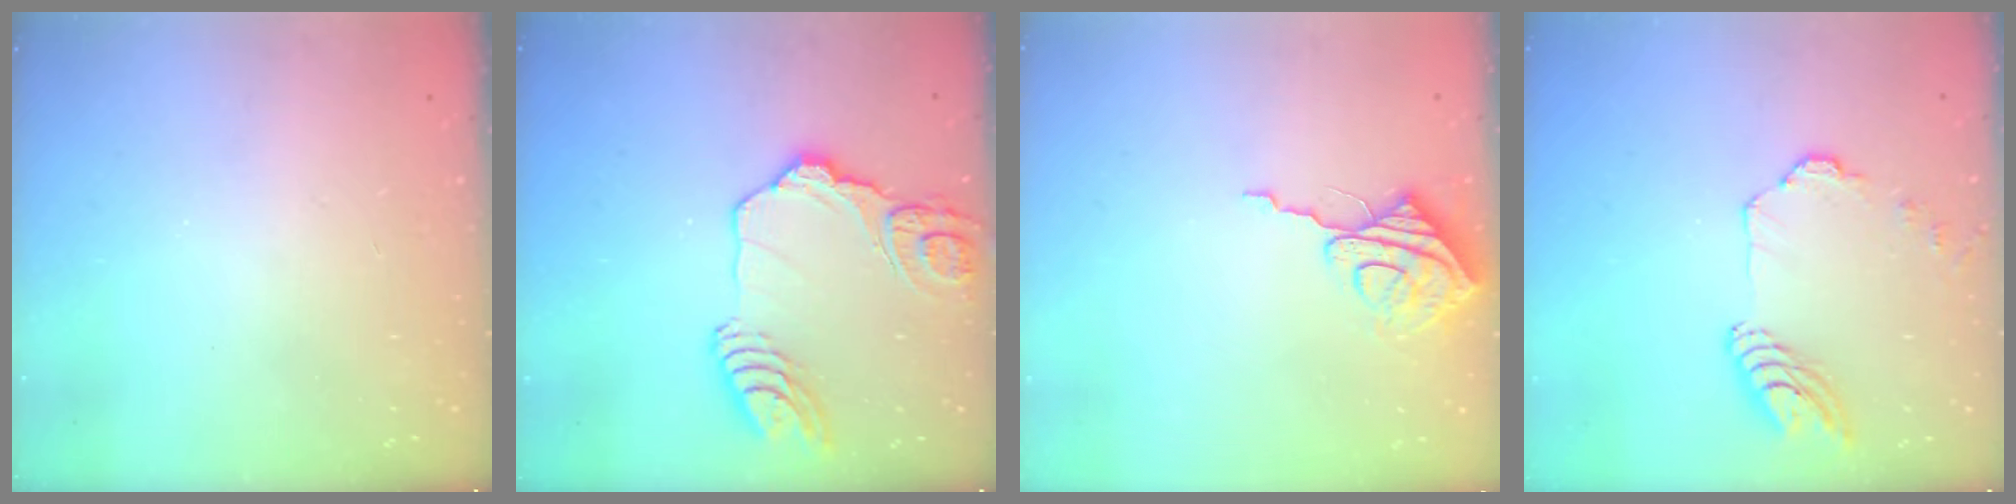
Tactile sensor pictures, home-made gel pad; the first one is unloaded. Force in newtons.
{"total": 18.6, "press": 18.5, "slide": 2.1}
{"total": 8.5, "press": 8.4, "slide": 0.6}
{"total": 10.8, "press": 10.7, "slide": 1.1}